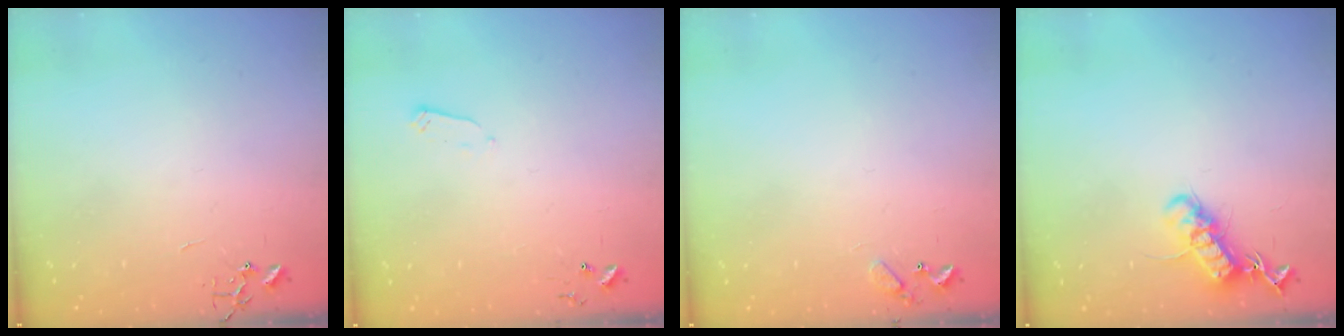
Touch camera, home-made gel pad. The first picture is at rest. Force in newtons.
{"total": 2.4, "press": 2.4, "slide": 0.4}
{"total": 7.0, "press": 7.0, "slide": 0.6}
{"total": 13.8, "press": 13.7, "slide": 1.3}